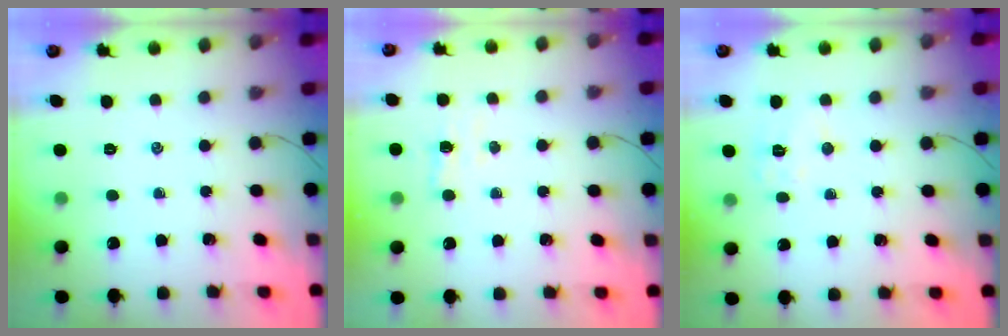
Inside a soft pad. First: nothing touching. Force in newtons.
{"total": 4.1, "press": 3.9, "slide": 1.1}
{"total": 6.1, "press": 6.0, "slide": 0.8}